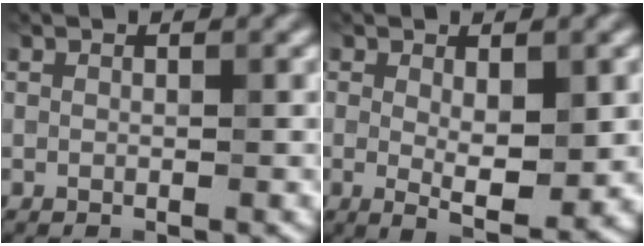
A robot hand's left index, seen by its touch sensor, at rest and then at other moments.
{"total": 4.4, "force": [0.3, 1.5, 4.1], "torque": [-0.068, -0.009, 0.009]}